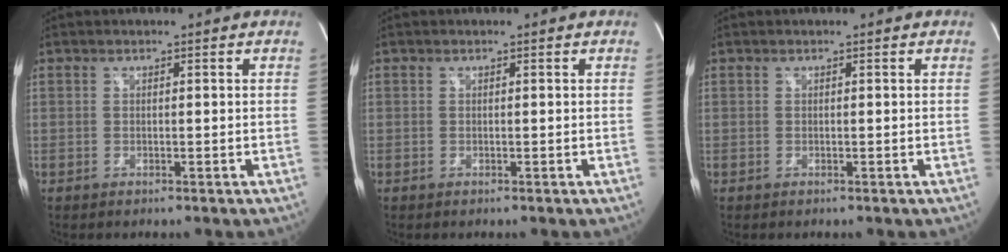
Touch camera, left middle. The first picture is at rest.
{"total": 0.0}
{"total": 0.0}